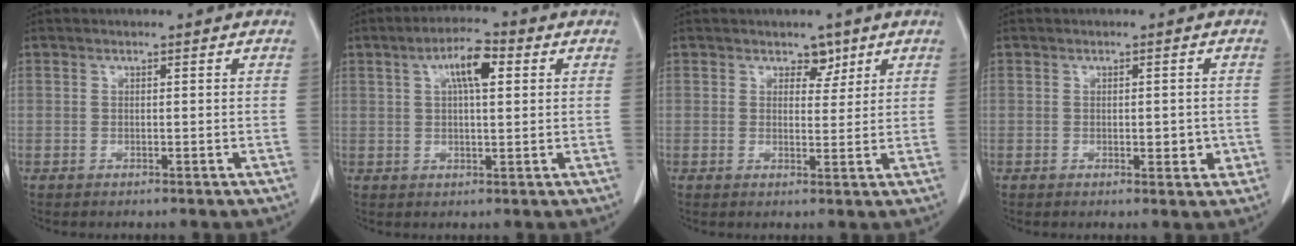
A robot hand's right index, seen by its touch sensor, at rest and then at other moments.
{"total": 7.0, "force": [2.4, 2.2, 6.2], "torque": [-0.115, 0.015, 0.041]}
{"total": 3.5, "force": [2.1, 2.3, 1.7], "torque": [-0.025, 0.005, 0.038]}
{"total": 3.6, "force": [-0.7, 1.8, 3.1], "torque": [-0.040, 0.002, -0.003]}